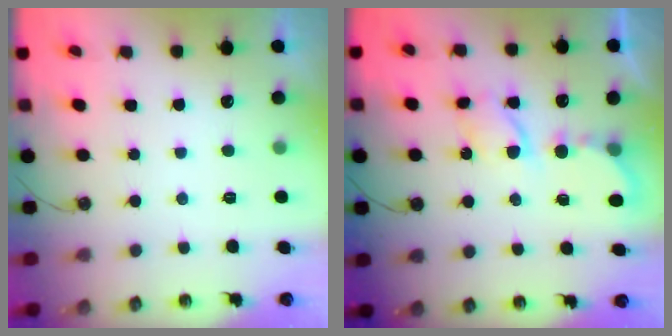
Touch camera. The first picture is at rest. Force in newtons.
{"total": 6.4, "press": 6.4, "slide": 0.3}